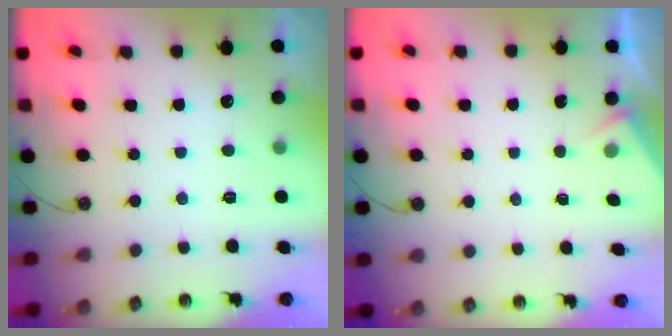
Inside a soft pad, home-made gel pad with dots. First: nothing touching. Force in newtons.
{"total": 2.9, "press": 2.9, "slide": 0.4}